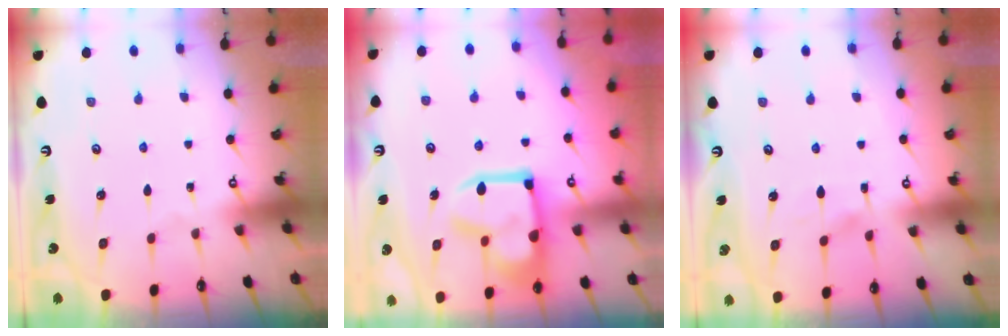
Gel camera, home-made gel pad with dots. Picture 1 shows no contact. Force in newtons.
{"total": 14.7, "press": 14.6, "slide": 1.8}
{"total": 5.2, "press": 5.2, "slide": 0.5}